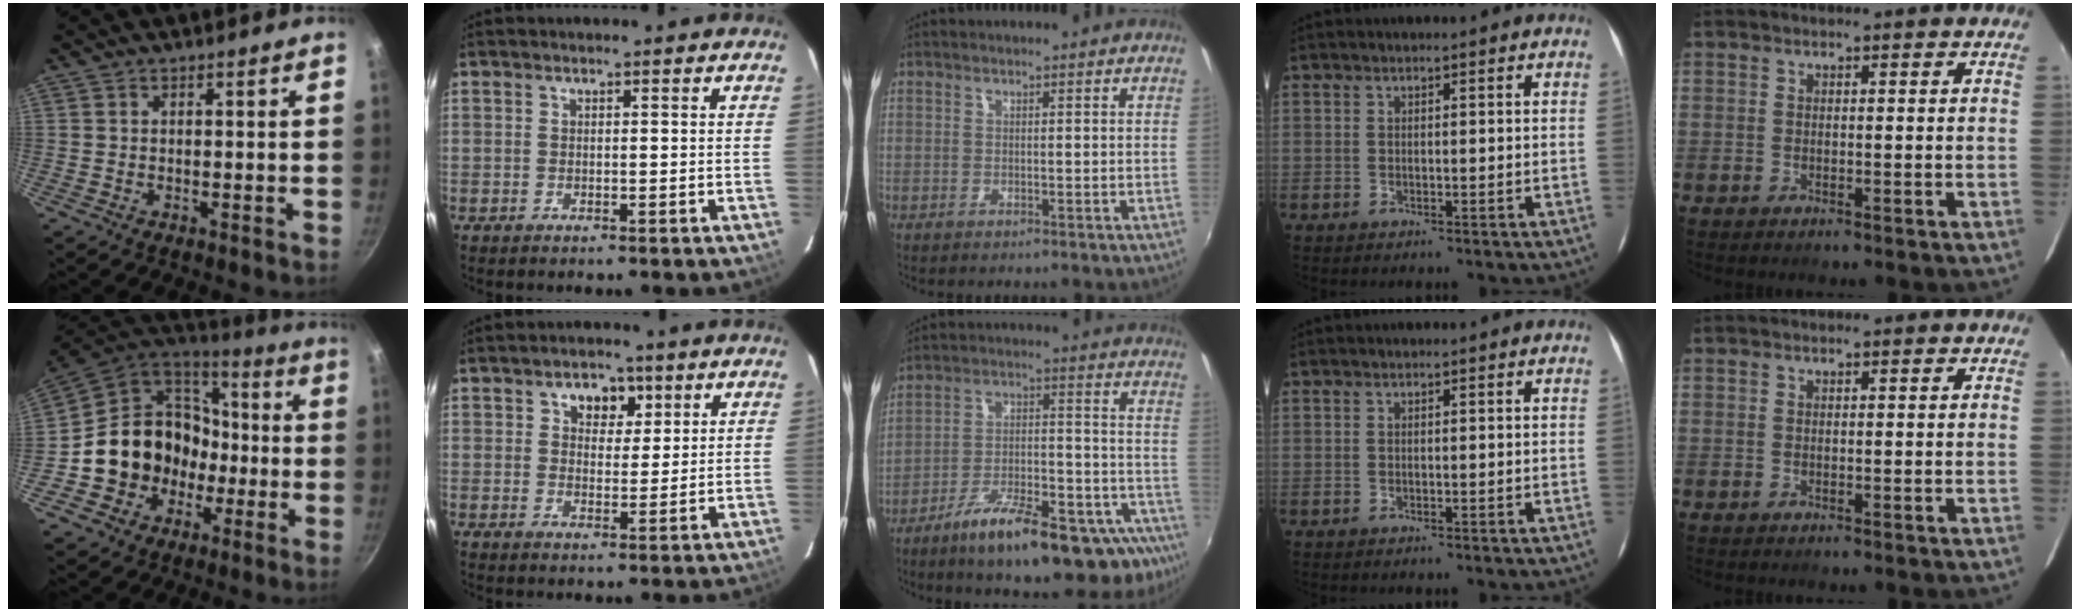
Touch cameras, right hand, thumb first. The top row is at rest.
{"thumb": {"total": 17.1, "force": [-3.4, 15.2, 7.0], "torque": [-0.086, 0.056, -0.047]}, "index": {"total": 5.2, "force": [2.5, 3.8, 2.5], "torque": [-0.032, 0.005, 0.039]}, "middle": {"total": 24.0, "force": [-17.6, 6.5, 14.9], "torque": [-0.200, -0.012, -0.248]}}